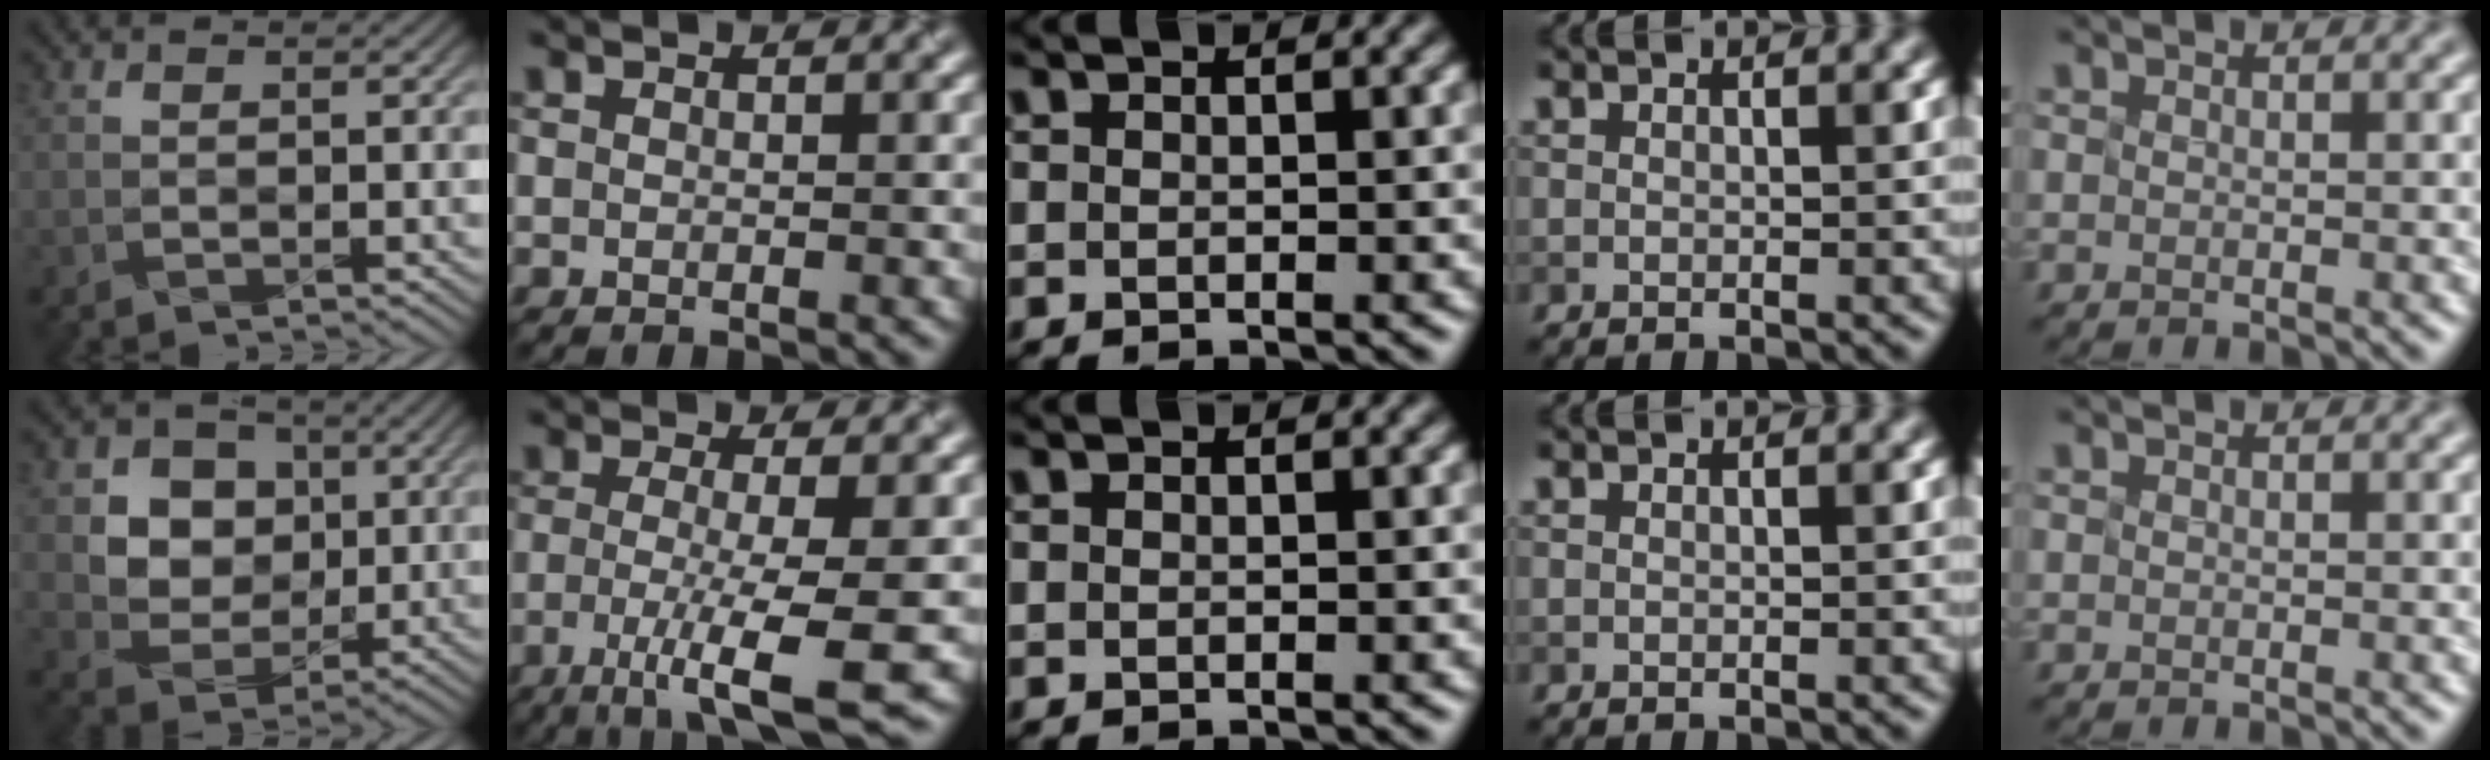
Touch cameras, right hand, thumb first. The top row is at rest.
{"thumb": {"total": 7.9, "force": [2.4, 6.9, 2.9], "torque": [-0.088, -0.003, 0.055]}, "index": {"total": 6.9, "force": [-2.3, 1.3, 6.4], "torque": [-0.110, -0.009, -0.036]}}